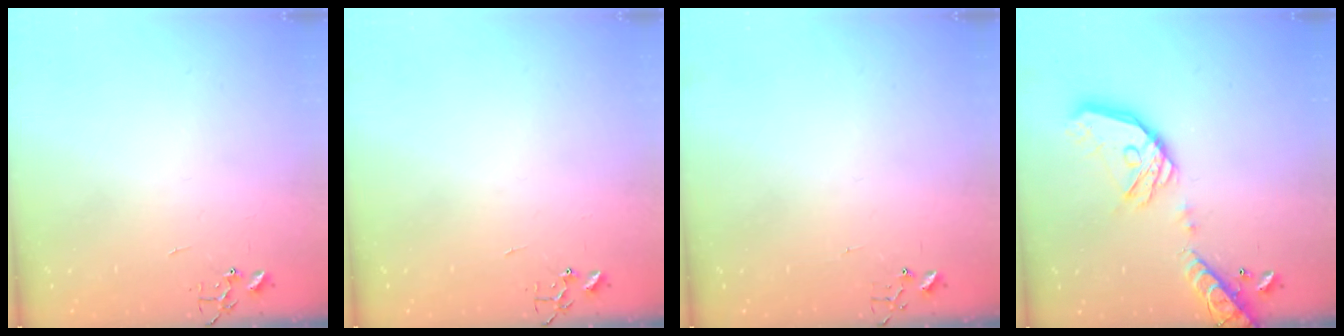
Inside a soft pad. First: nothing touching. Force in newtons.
{"total": 0.0}
{"total": 3.6, "press": 3.6, "slide": 0.4}
{"total": 18.9, "press": 18.8, "slide": 2.4}